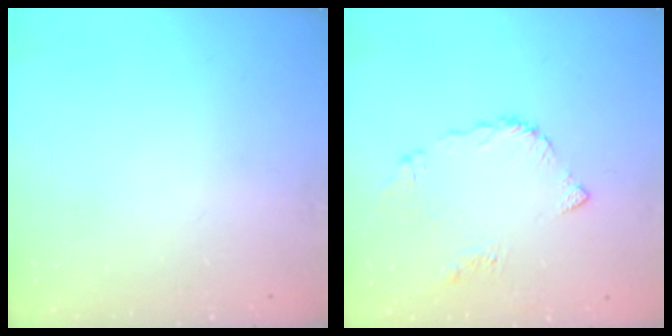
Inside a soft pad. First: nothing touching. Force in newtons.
{"total": 6.7, "press": 6.7, "slide": 0.7}